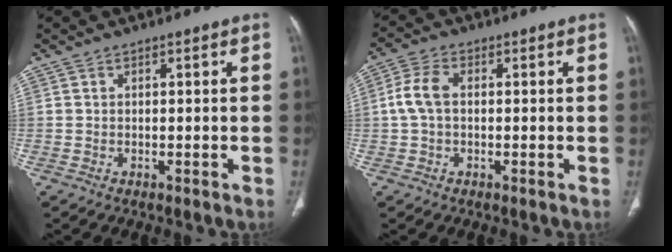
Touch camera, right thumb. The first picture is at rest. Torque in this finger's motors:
{"motor_torque": [-0.19, 0.27, 0.21, -0.12, 0.04]}